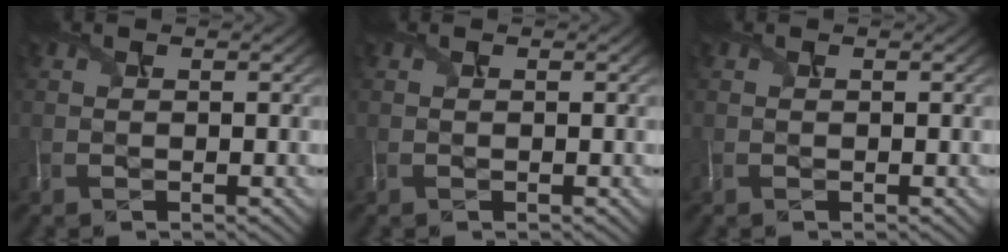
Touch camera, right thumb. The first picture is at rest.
{"total": 0.0}
{"total": 0.0}